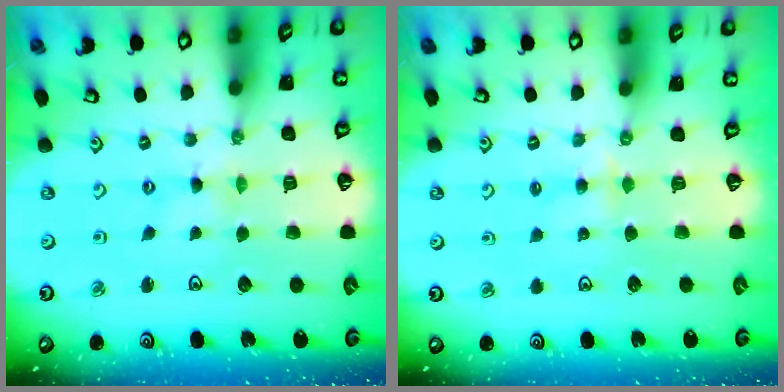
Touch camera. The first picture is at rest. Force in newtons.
{"total": 2.6, "press": 2.5, "slide": 0.4}